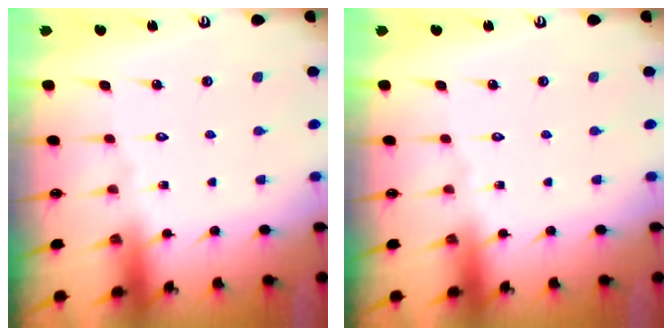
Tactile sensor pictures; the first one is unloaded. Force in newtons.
{"total": 0.0}